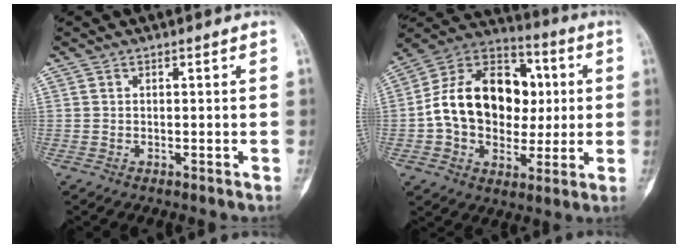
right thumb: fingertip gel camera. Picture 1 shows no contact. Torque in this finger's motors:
{"motor_torque": [2.11, 2.81, 1.10, -0.79, 0.50]}